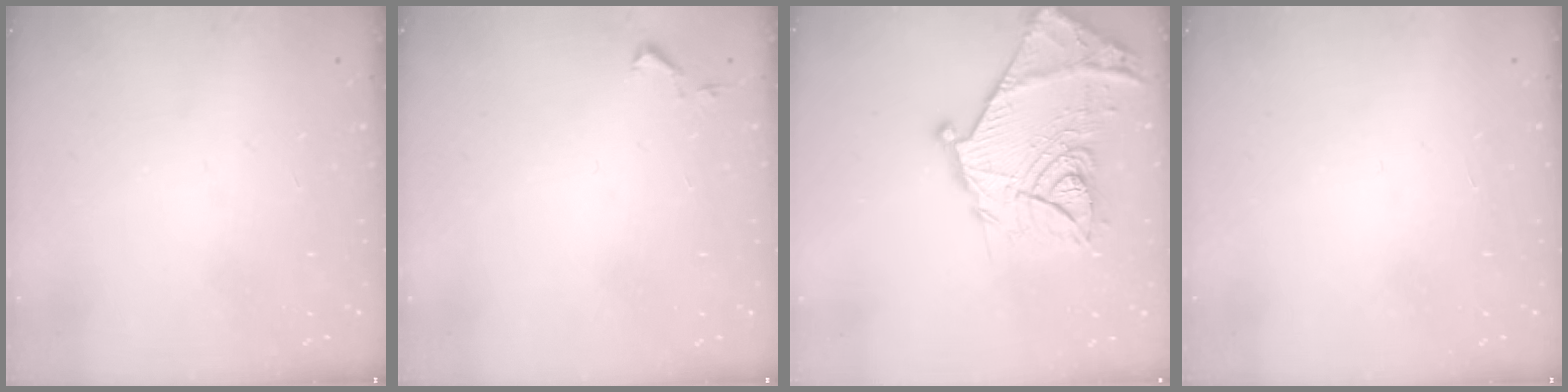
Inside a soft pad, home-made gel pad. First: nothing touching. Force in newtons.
{"total": 3.5, "press": 3.4, "slide": 0.6}
{"total": 22.8, "press": 22.7, "slide": 1.7}
{"total": 1.7, "press": 1.7, "slide": 0.1}